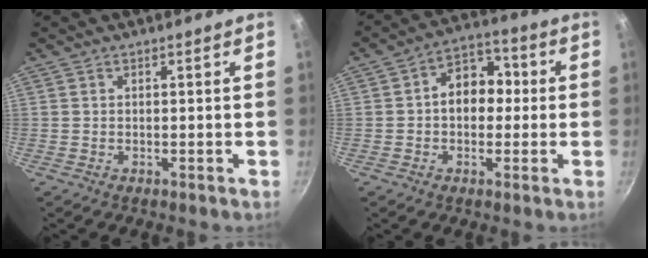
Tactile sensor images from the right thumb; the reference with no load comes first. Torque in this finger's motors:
{"motor_torque": [0.12, 0.22, 0.42, -0.42, 0.09]}